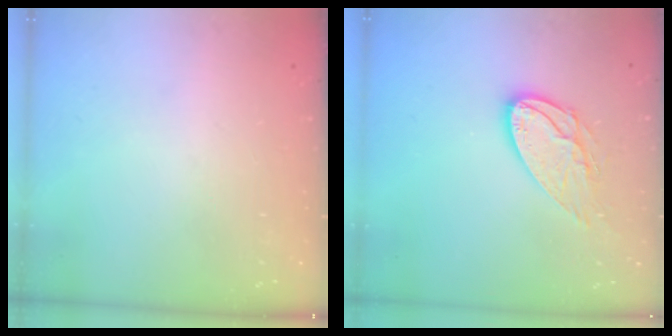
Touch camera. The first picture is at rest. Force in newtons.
{"total": 11.2, "press": 11.2, "slide": 0.5}